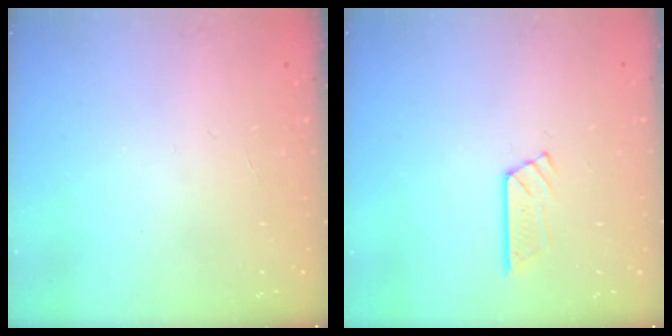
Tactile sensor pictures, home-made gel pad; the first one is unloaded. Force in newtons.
{"total": 4.8, "press": 4.7, "slide": 0.5}